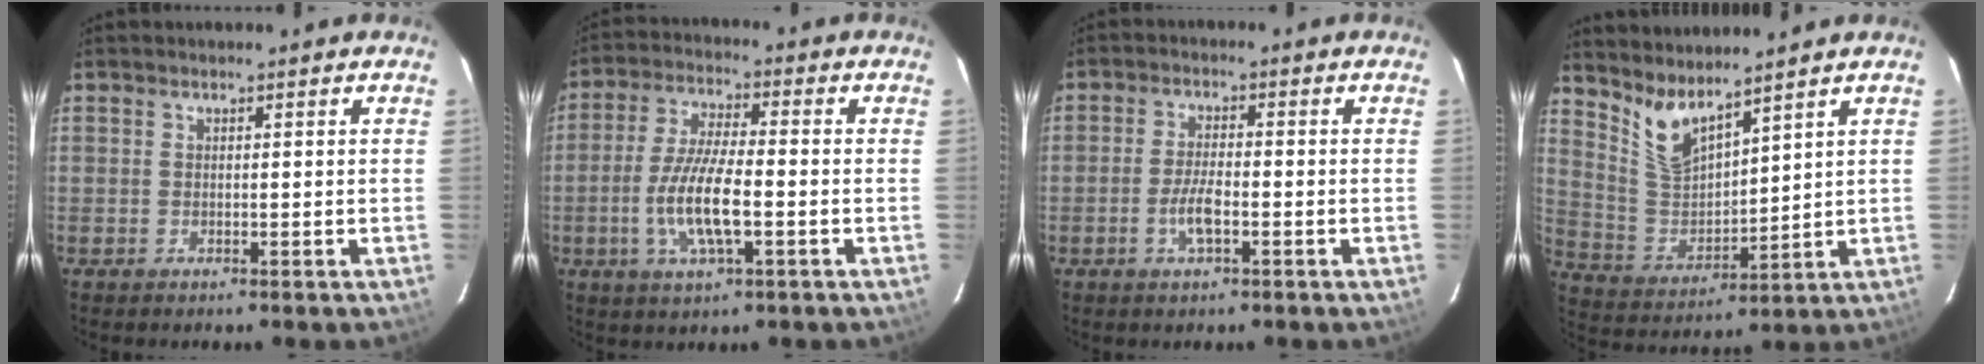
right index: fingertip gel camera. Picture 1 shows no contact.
{"total": 10.4, "force": [-2.8, 2.5, 9.7], "torque": [-0.198, -0.002, -0.056]}
{"total": 4.5, "force": [-1.8, 1.3, 3.9], "torque": [-0.082, 0.002, -0.036]}
{"total": 8.3, "force": [6.8, 2.0, 4.4], "torque": [-0.092, -0.014, 0.146]}